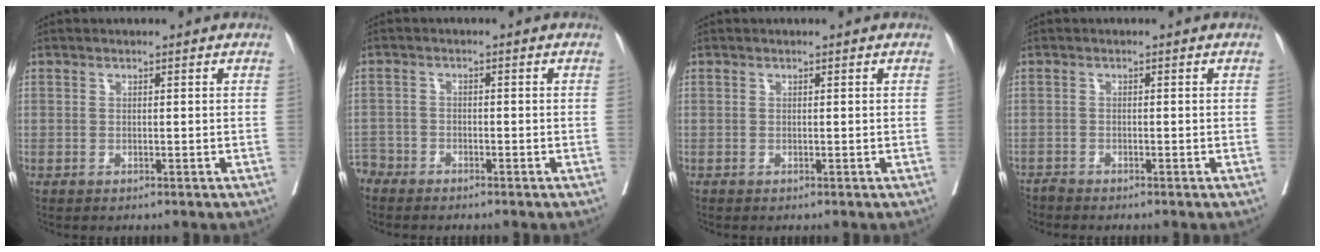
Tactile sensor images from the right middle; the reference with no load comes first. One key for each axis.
{"total": 3.1, "fx": -2.8, "fy": 1.2, "fz": -0.4, "tx": 0.003, "ty": 0.000, "tz": -0.060}
{"total": 0.0}
{"total": 1.2, "fx": -1.2, "fy": -0.1, "fz": -0.1, "tx": -0.001, "ty": -0.005, "tz": -0.025}